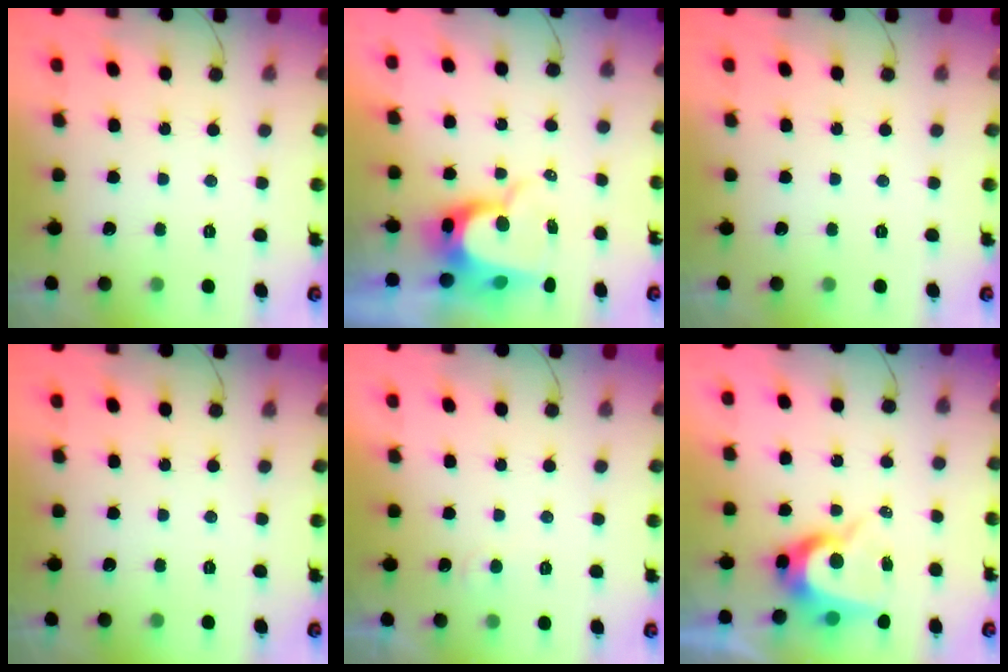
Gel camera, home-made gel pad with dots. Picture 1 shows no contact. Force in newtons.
{"total": 9.7, "press": 9.7, "slide": 1.0}
{"total": 0.0}
{"total": 0.0}
{"total": 3.7, "press": 3.7, "slide": 0.3}
{"total": 9.2, "press": 9.2, "slide": 0.7}